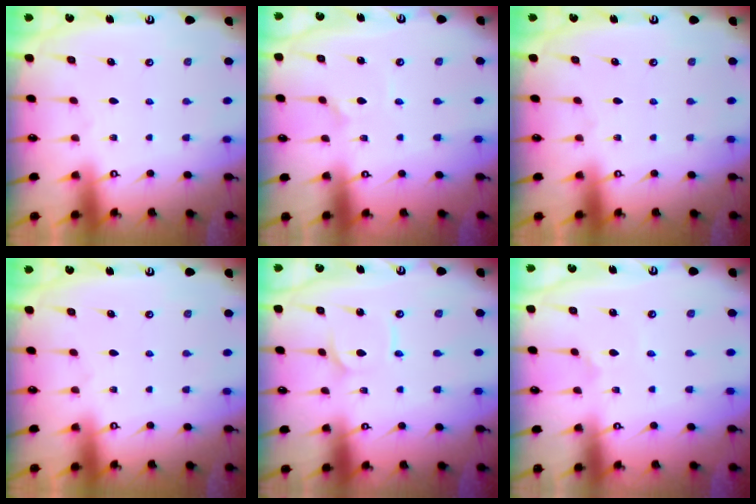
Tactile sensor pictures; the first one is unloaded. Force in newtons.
{"total": 1.1, "press": 1.0, "slide": 0.2}
{"total": 0.0}
{"total": 0.0}
{"total": 2.5, "press": 2.5, "slide": 0.1}
{"total": 0.7, "press": 0.5, "slide": 0.4}